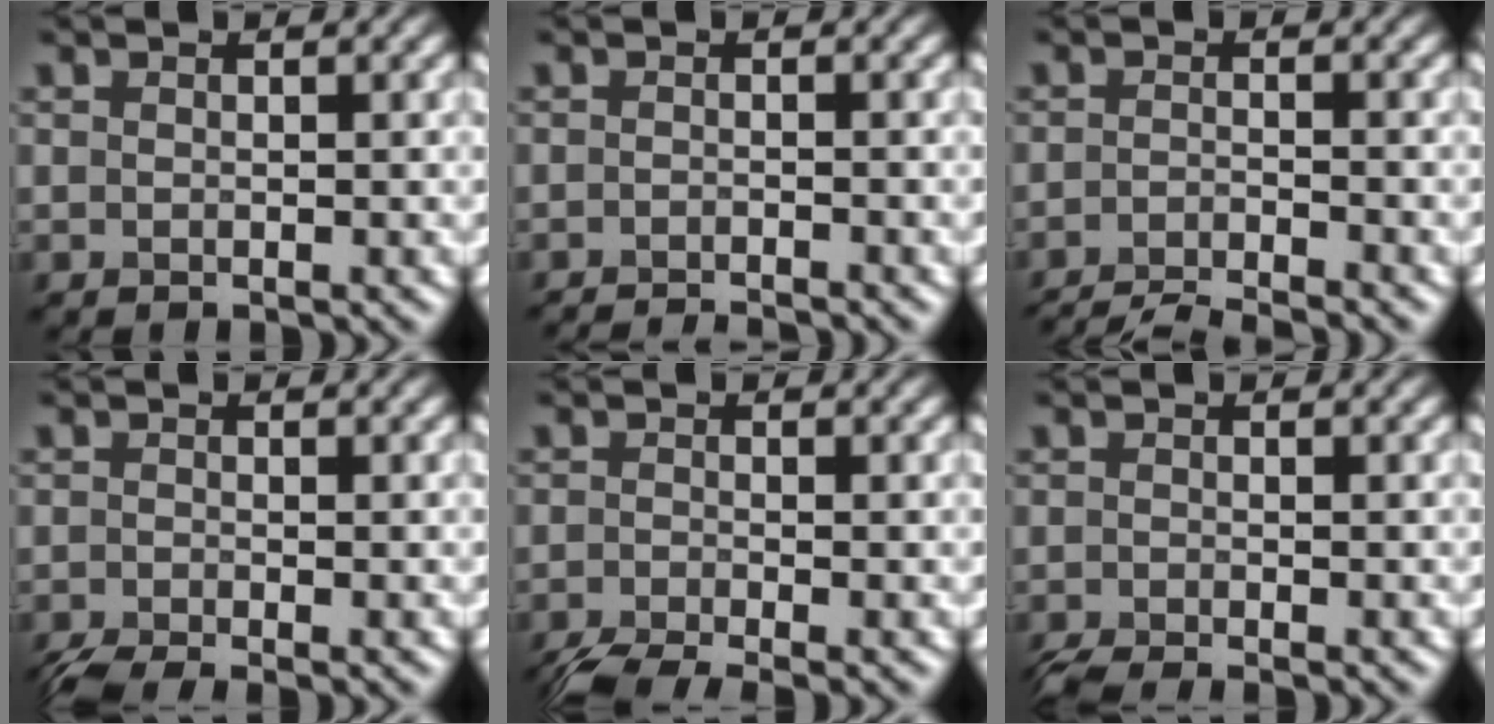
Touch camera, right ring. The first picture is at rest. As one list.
[{"total": 2.7, "force": [-2.5, 0.3, 0.9], "torque": [-0.011, -0.004, -0.040]}, {"total": 5.0, "force": [-4.6, 0.5, 2.0], "torque": [-0.032, -0.015, -0.079]}, {"total": 2.8, "force": [-2.3, 0.4, 1.6], "torque": [-0.032, -0.011, -0.048]}, {"total": 4.1, "force": [-3.2, 0.8, 2.5], "torque": [-0.044, -0.013, -0.067]}, {"total": 2.4, "force": [-2.0, 0.3, 1.3], "torque": [-0.021, -0.011, -0.043]}]